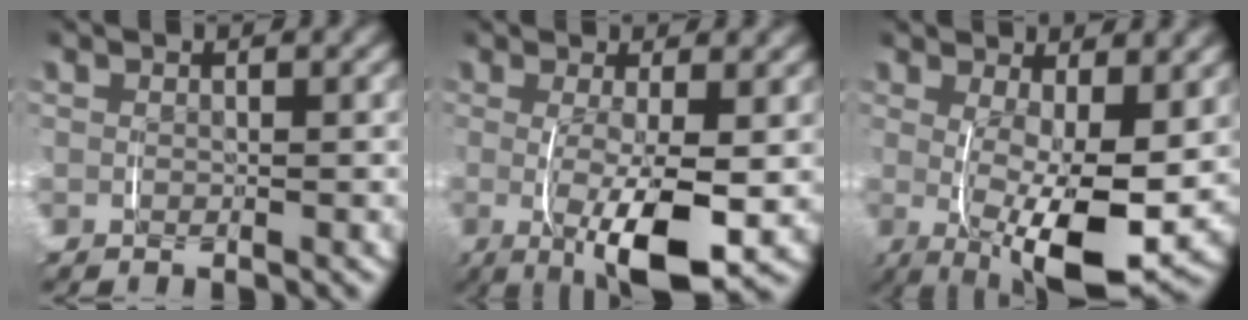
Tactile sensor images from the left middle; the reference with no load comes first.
{"total": 7.2, "force": [-1.0, 1.9, 6.9], "torque": [-0.109, -0.011, -0.011]}
{"total": 8.5, "force": [-0.1, 3.2, 7.9], "torque": [-0.135, -0.022, 0.001]}